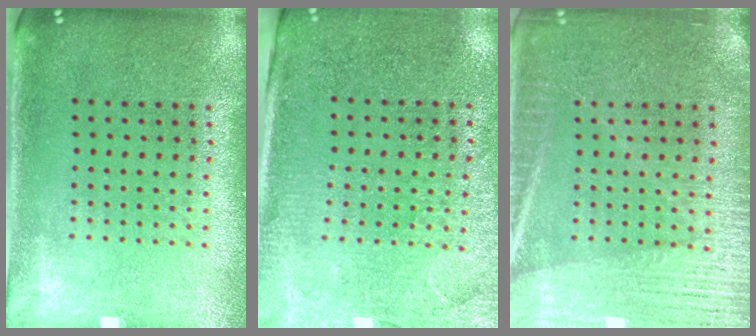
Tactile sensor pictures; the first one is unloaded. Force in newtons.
{"total": 3.0, "press": 2.8, "slide": 0.9}
{"total": 5.4, "press": 5.3, "slide": 0.9}